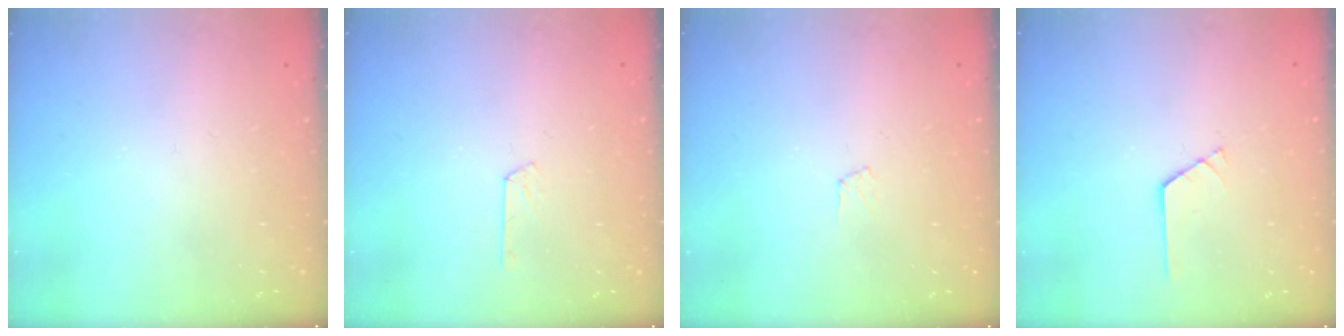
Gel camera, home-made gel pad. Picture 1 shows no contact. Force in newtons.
{"total": 2.9, "press": 2.9, "slide": 0.3}
{"total": 3.7, "press": 3.7, "slide": 0.4}
{"total": 0.7, "press": 0.6, "slide": 0.1}